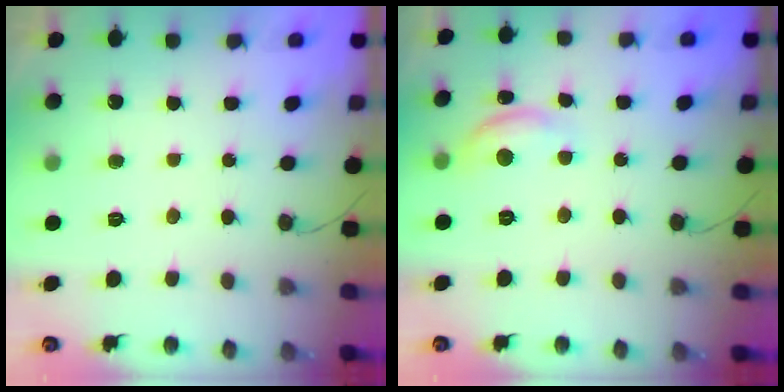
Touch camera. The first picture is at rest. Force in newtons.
{"total": 9.2, "press": 9.2, "slide": 0.6}